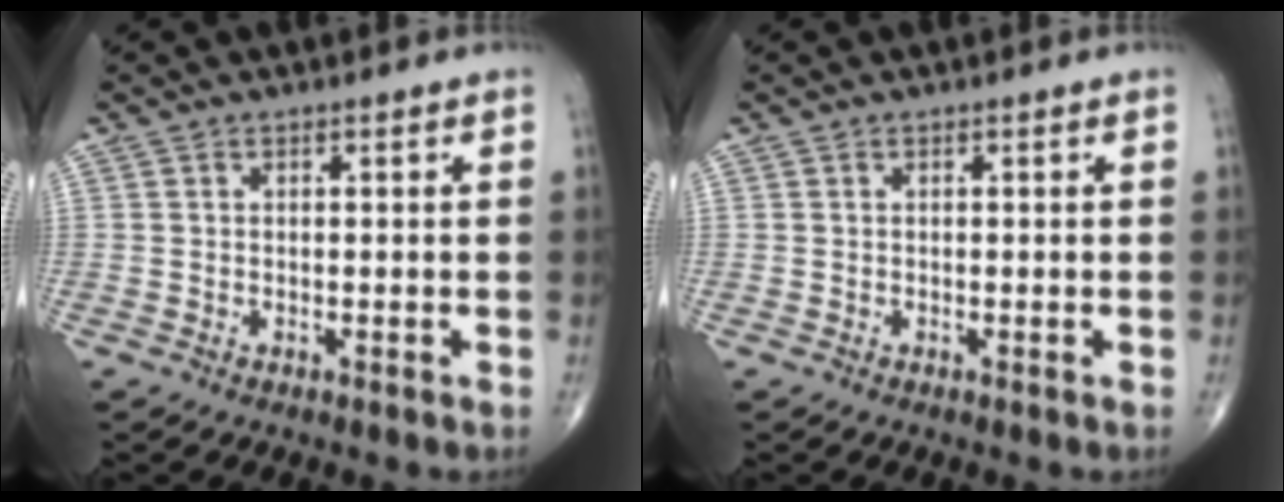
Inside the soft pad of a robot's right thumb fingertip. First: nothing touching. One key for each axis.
{"total": 0.0}